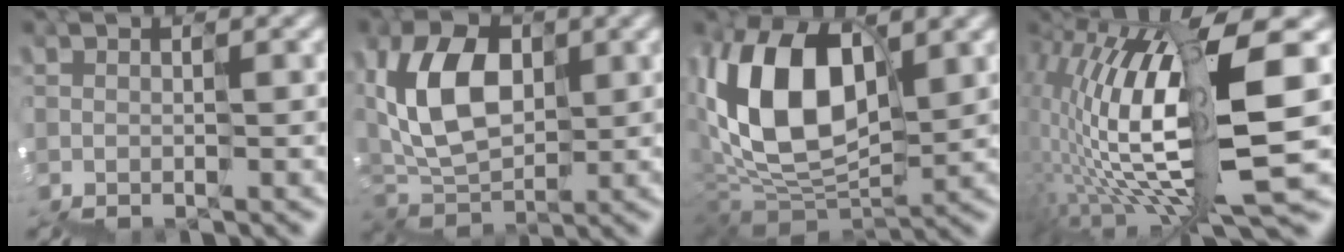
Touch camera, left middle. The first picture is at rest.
{"total": 5.7, "force": [1.9, 4.4, 3.1], "torque": [-0.086, 0.024, 0.029]}
{"total": 9.3, "force": [2.5, 5.7, 7.0], "torque": [-0.148, 0.019, 0.038]}
{"total": 12.7, "force": [2.8, 3.4, 11.9], "torque": [-0.267, 0.011, 0.075]}